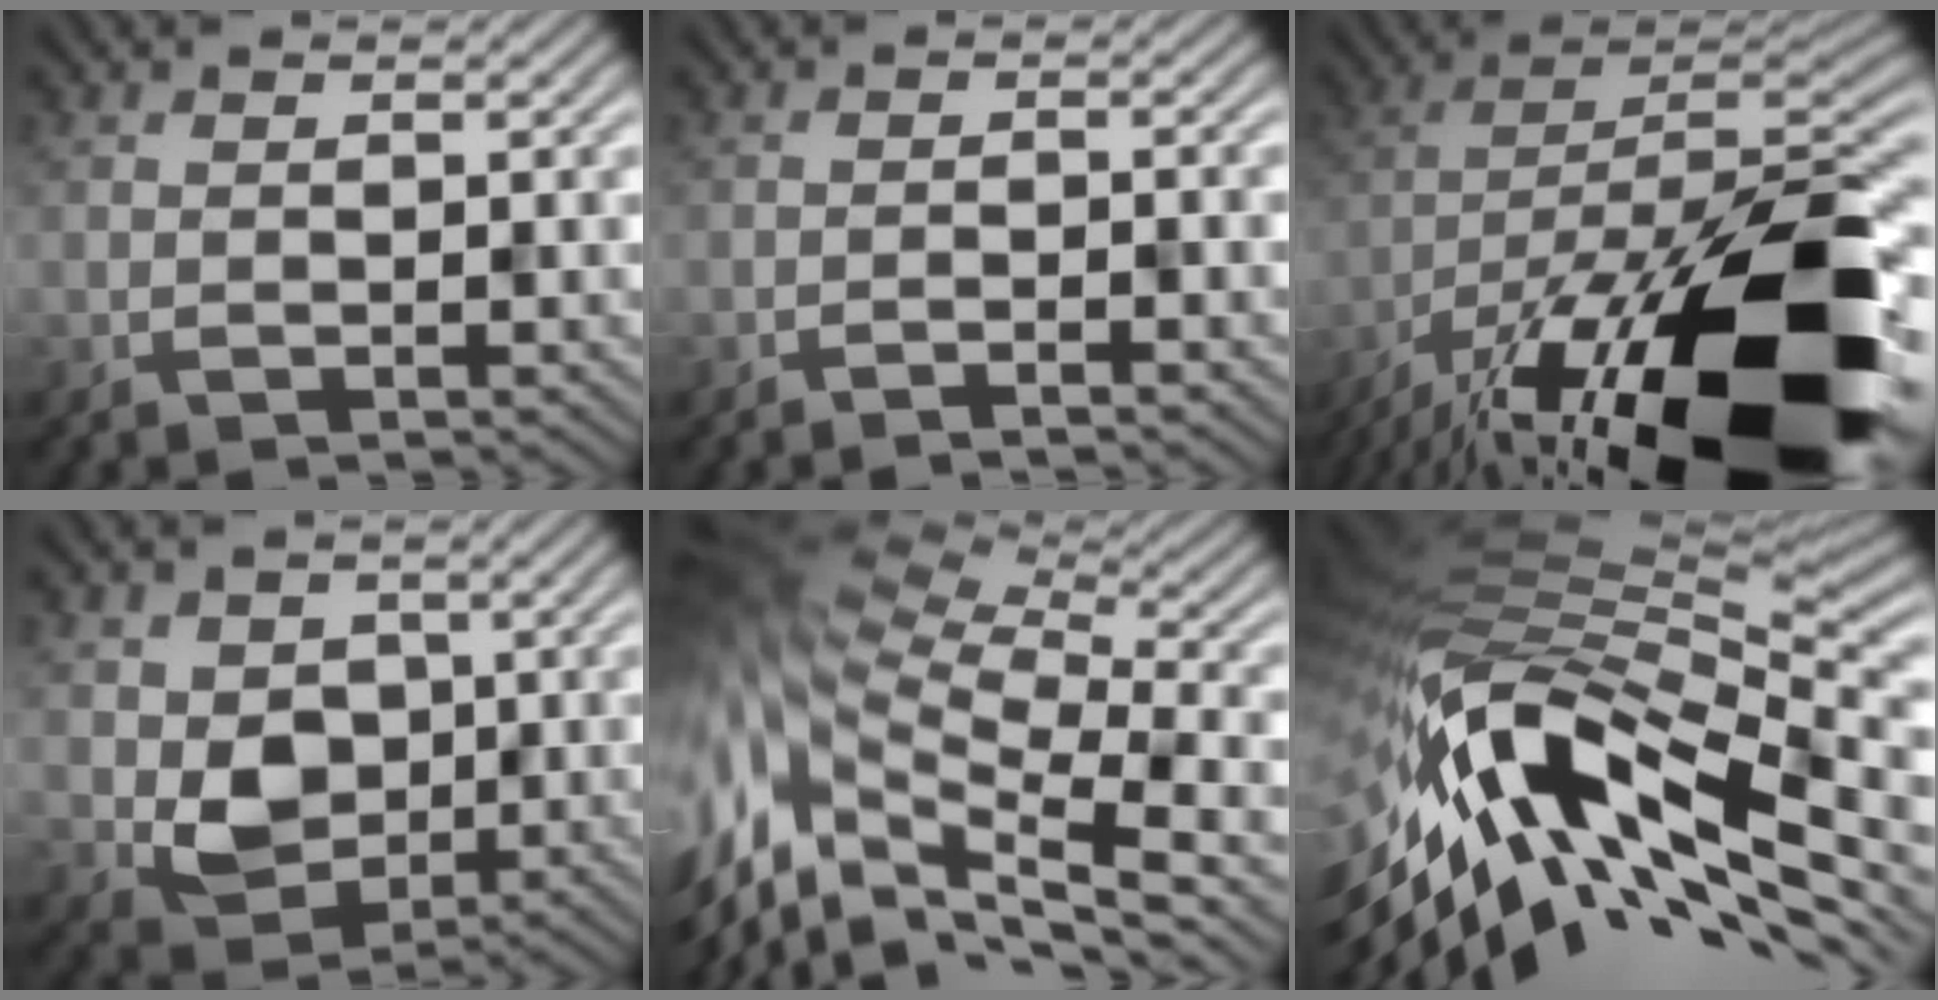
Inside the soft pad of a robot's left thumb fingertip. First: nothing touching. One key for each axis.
{"total": 2.3, "fx": -2.0, "fy": -0.1, "fz": 1.1, "tx": -0.018, "ty": 0.012, "tz": -0.036}
{"total": 20.1, "fx": -12.5, "fy": 6.8, "fz": 14.2, "tx": -0.240, "ty": -0.032, "tz": -0.188}
{"total": 4.0, "fx": 1.1, "fy": 3.7, "fz": 0.8, "tx": -0.034, "ty": -0.013, "tz": 0.030}
{"total": 15.4, "fx": -2.1, "fy": 8.8, "fz": 12.5, "tx": -0.285, "ty": -0.029, "tz": 0.018}
{"total": 15.8, "fx": -6.8, "fy": 7.5, "fz": 12.1, "tx": -0.270, "ty": -0.019, "tz": -0.110}